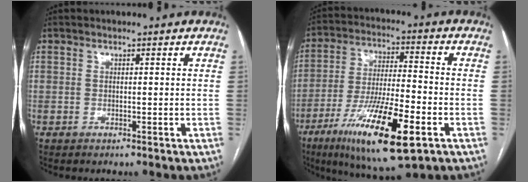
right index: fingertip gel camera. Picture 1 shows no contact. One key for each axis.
{"total": 17.5, "fx": -8.4, "fy": 2.8, "fz": 15.1, "tx": -0.285, "ty": -0.032, "tz": -0.140}